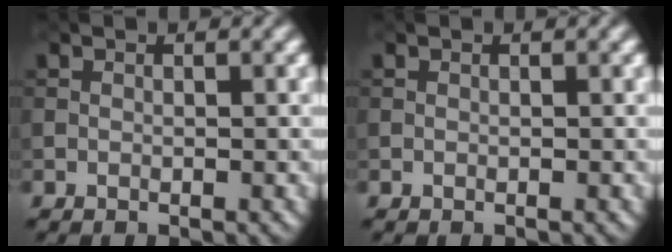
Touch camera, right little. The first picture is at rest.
{"total": 0.0}